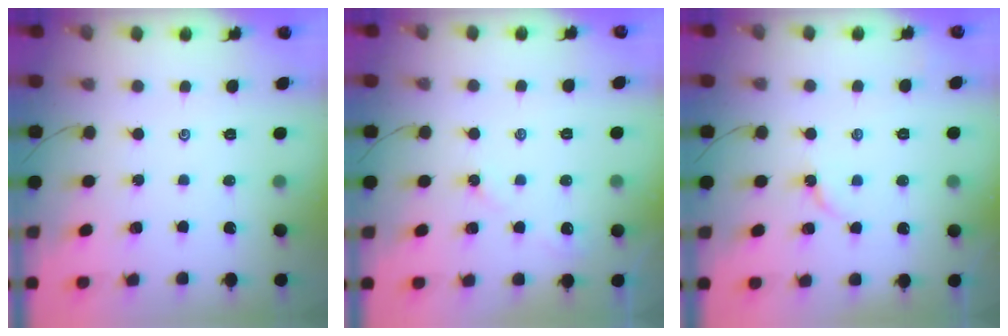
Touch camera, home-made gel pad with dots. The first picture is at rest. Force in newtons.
{"total": 4.6, "press": 4.6, "slide": 0.4}
{"total": 3.3, "press": 3.2, "slide": 0.5}